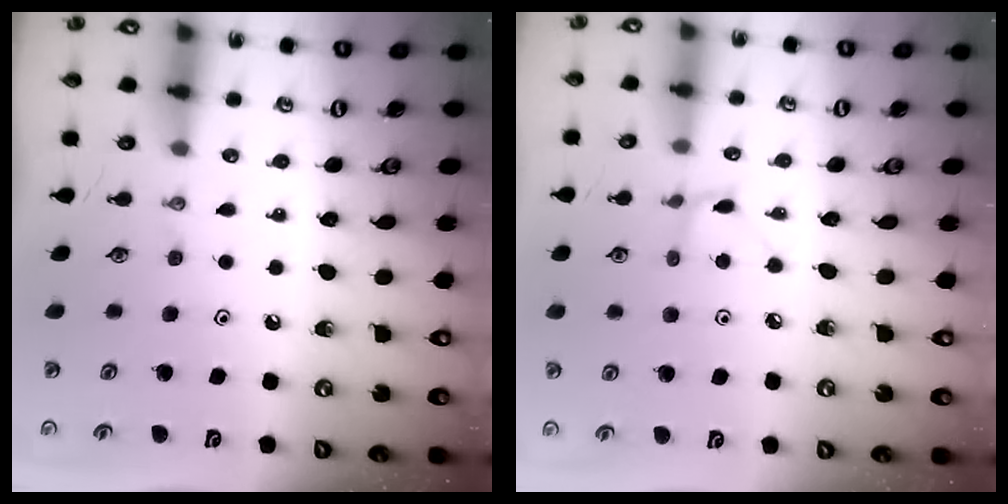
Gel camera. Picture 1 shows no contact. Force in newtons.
{"total": 2.6, "press": 2.6, "slide": 0.4}